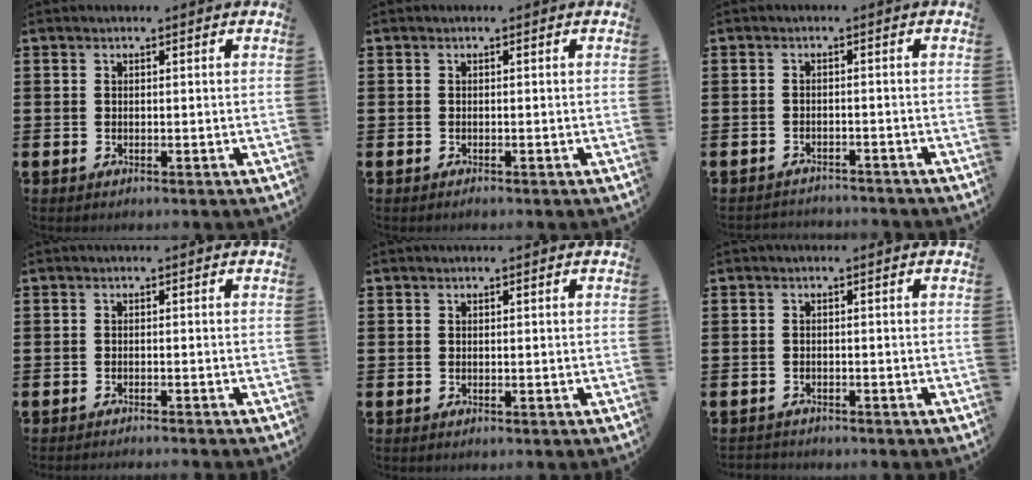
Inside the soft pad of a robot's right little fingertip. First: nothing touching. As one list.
[{"total": 0.0}, {"total": 1.6, "force": [-1.6, 0.0, -0.2], "torque": [-0.002, 0.003, -0.034]}, {"total": 0.7, "force": [-0.7, -0.2, 0.0], "torque": [0.000, -0.001, -0.015]}, {"total": 0.0}, {"total": 0.8, "force": [-0.8, 0.1, -0.1], "torque": [-0.001, 0.001, -0.017]}]